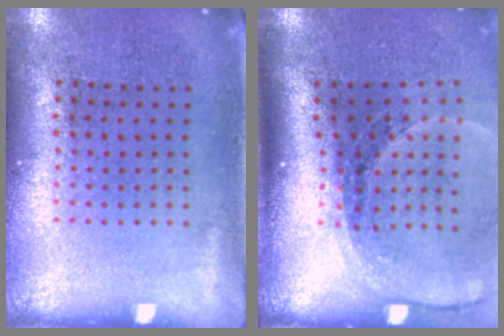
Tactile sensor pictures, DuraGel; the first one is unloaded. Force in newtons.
{"total": 1.8, "press": 1.6, "slide": 0.7}